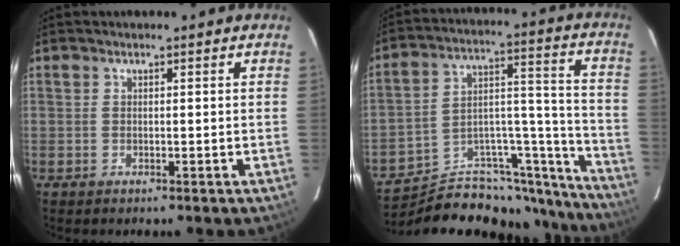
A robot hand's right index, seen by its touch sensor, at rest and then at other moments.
{"total": 25.9, "force": [-24.2, 6.2, 6.7], "torque": [-0.071, 0.047, -0.345]}